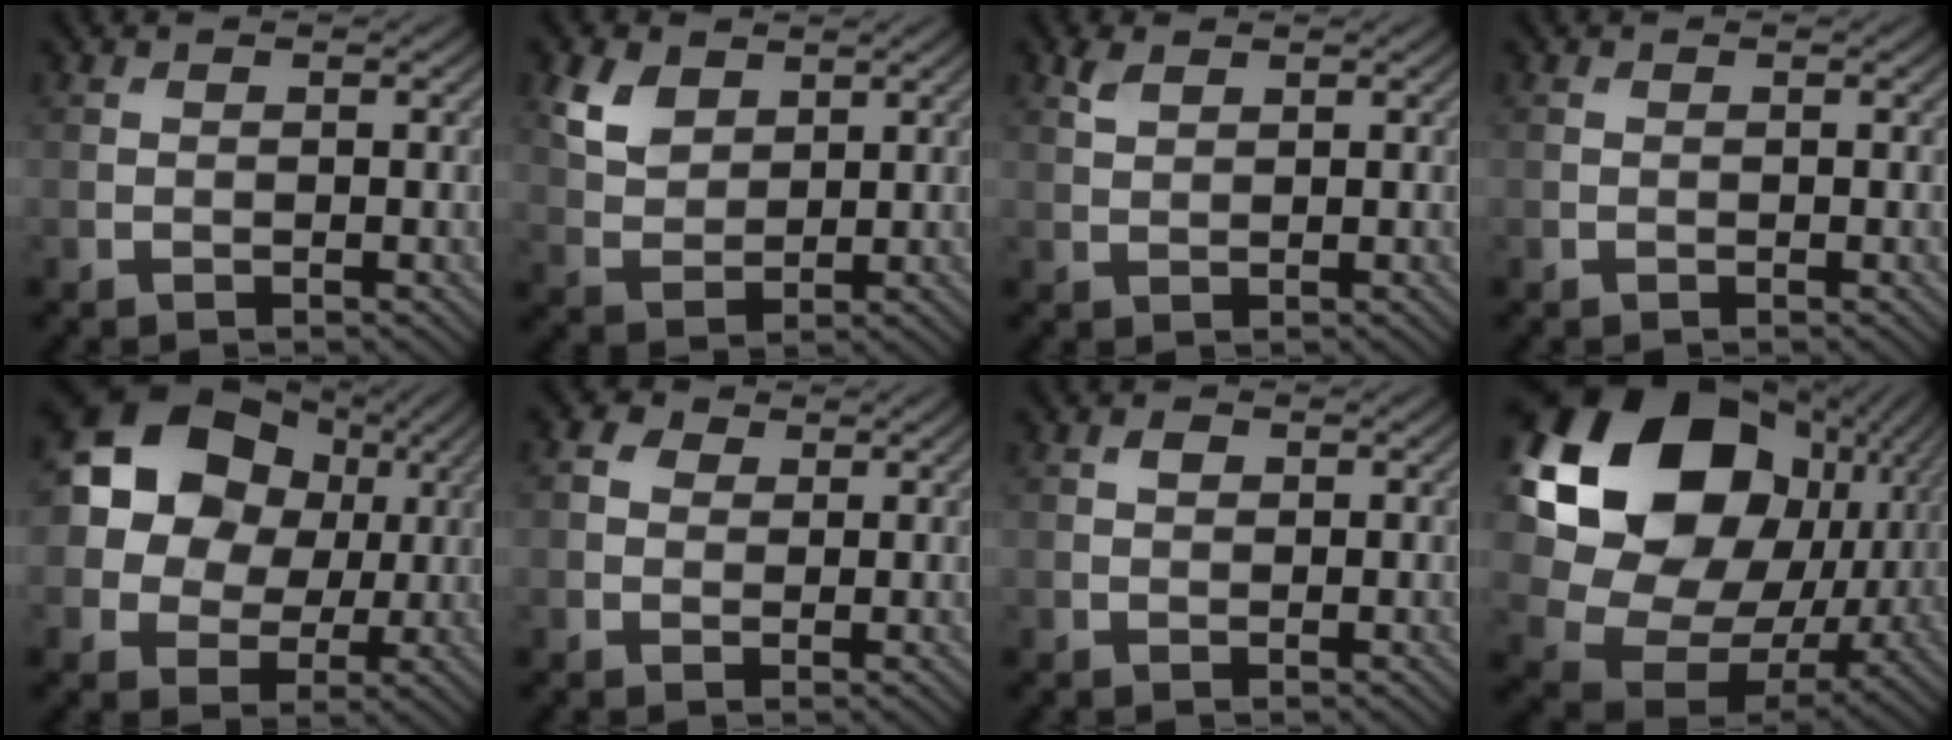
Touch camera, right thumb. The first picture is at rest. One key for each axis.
{"total": 4.9, "fx": 2.7, "fy": 3.1, "fz": 2.6, "tx": -0.070, "ty": -0.002, "tz": 0.060}
{"total": 1.8, "fx": 1.2, "fy": 0.8, "fz": 1.0, "tx": -0.028, "ty": 0.001, "tz": 0.028}
{"total": 0.0}
{"total": 13.3, "fx": 3.3, "fy": 11.0, "fz": 6.7, "tx": -0.166, "ty": 0.033, "tz": 0.048}
{"total": 2.4, "fx": 0.8, "fy": 2.0, "fz": 1.1, "tx": -0.025, "ty": 0.001, "tz": 0.010}
{"total": 1.1, "fx": 0.5, "fy": 0.7, "fz": 0.6, "tx": -0.013, "ty": 0.000, "tz": 0.008}
{"total": 21.6, "fx": 5.4, "fy": 16.6, "fz": 12.7, "tx": -0.299, "ty": -0.013, "tz": 0.121}